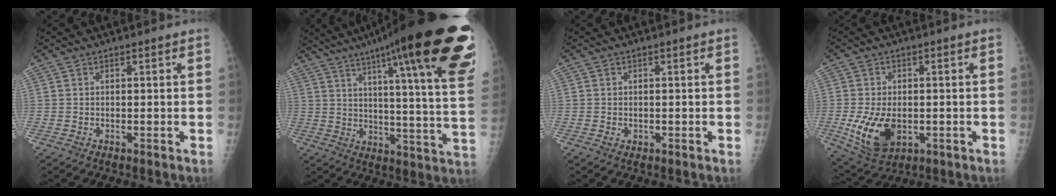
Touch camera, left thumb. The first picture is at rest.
{"total": 32.4, "force": [19.2, 4.9, 25.6], "torque": [-0.279, -0.048, 0.265]}
{"total": 0.7, "force": [-0.2, 0.6, 0.1], "torque": [-0.001, 0.000, -0.002]}
{"total": 10.4, "force": [-2.3, 6.6, 7.8], "torque": [-0.140, -0.007, -0.026]}